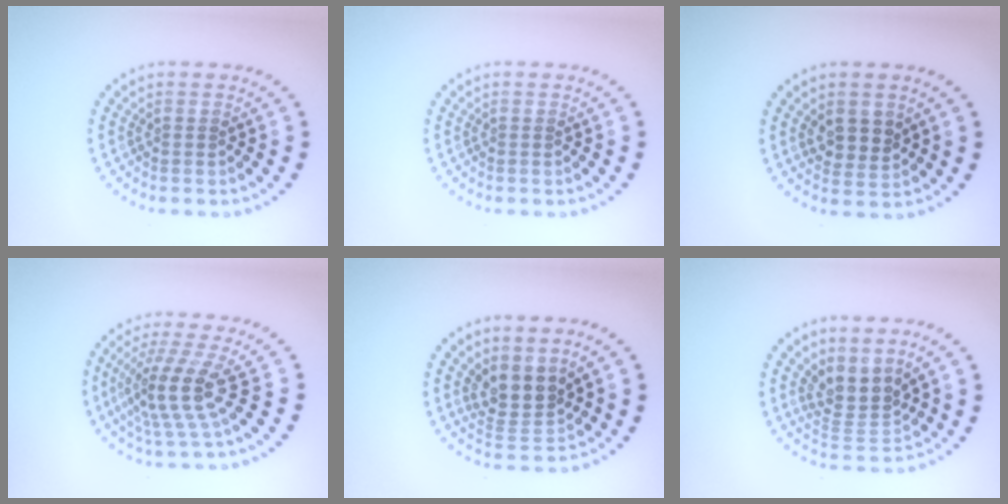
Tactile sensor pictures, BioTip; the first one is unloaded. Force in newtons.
{"total": 0.0}
{"total": 2.7, "press": 2.5, "slide": 1.0}
{"total": 4.6, "press": 3.5, "slide": 3.1}
{"total": 3.5, "press": 2.7, "slide": 2.2}
{"total": 3.4, "press": 2.7, "slide": 2.2}